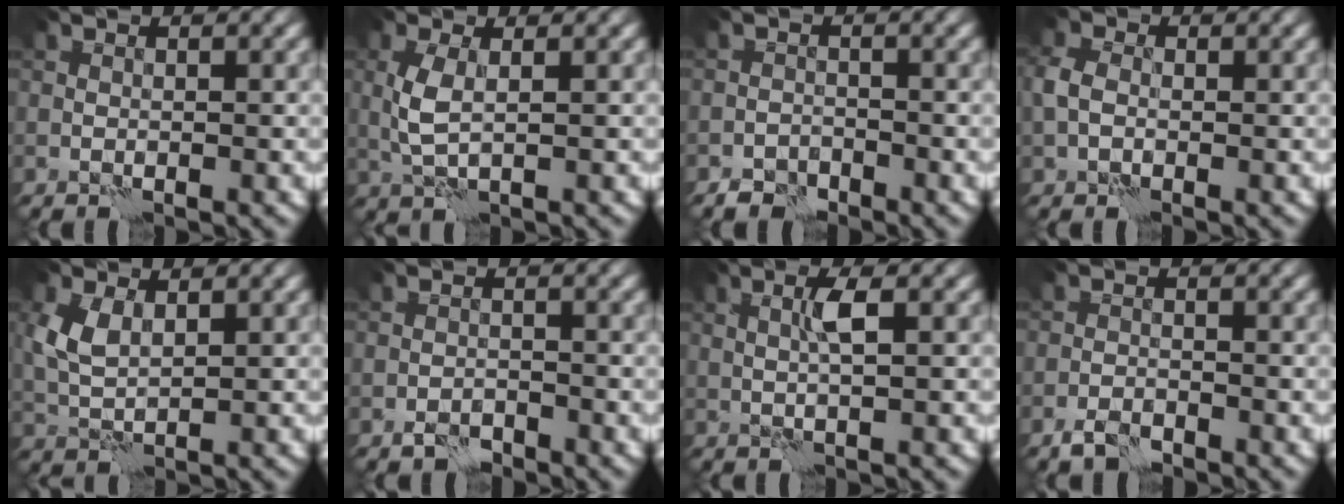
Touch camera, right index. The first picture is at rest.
{"total": 2.4, "force": [0.6, 0.8, 2.1], "torque": [-0.057, 0.000, 0.013]}
{"total": 1.7, "force": [-1.5, 0.7, 0.1], "torque": [0.001, 0.004, -0.031]}
{"total": 1.8, "force": [-0.2, 1.4, 1.1], "torque": [-0.029, 0.005, -0.012]}
{"total": 3.0, "force": [1.3, 1.6, 2.2], "torque": [-0.062, 0.003, 0.029]}
{"total": 1.4, "force": [-1.2, 0.6, 0.4], "torque": [-0.003, 0.005, -0.025]}
{"total": 1.8, "force": [0.7, -0.2, 1.7], "torque": [-0.036, 0.006, 0.013]}
{"total": 1.8, "force": [-1.5, 0.5, 0.8], "torque": [-0.015, 0.002, -0.034]}